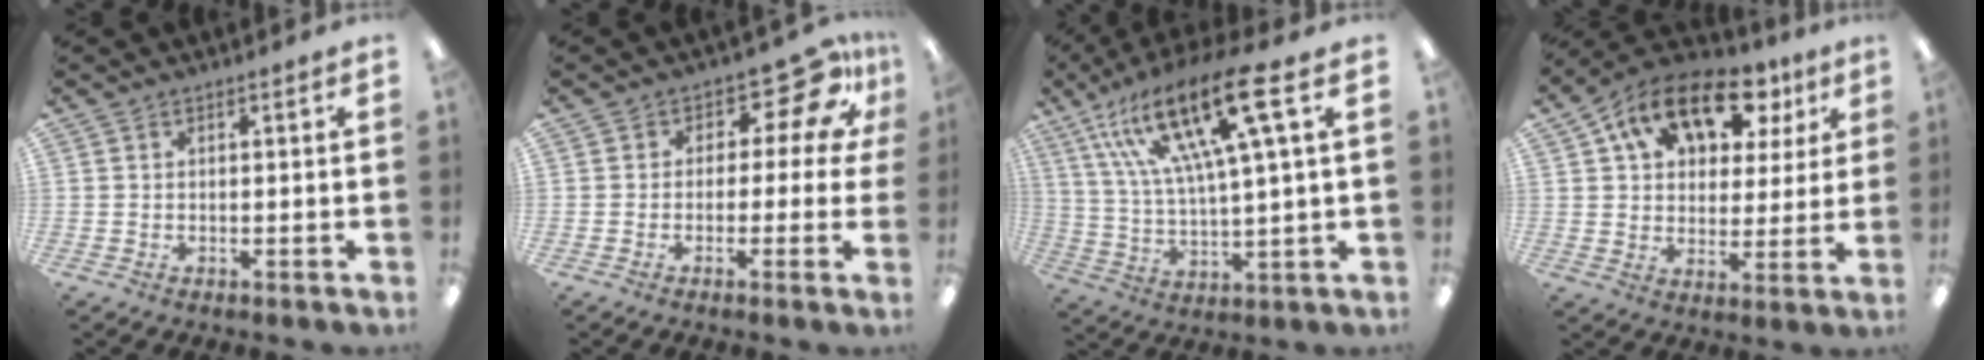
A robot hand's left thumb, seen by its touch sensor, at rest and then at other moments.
{"total": 15.3, "force": [9.1, 6.8, 10.3], "torque": [-0.155, -0.066, 0.148]}
{"total": 21.2, "force": [11.5, 4.9, 17.1], "torque": [-0.341, -0.054, 0.177]}
{"total": 16.6, "force": [9.9, 9.6, 9.2], "torque": [-0.160, -0.041, 0.175]}